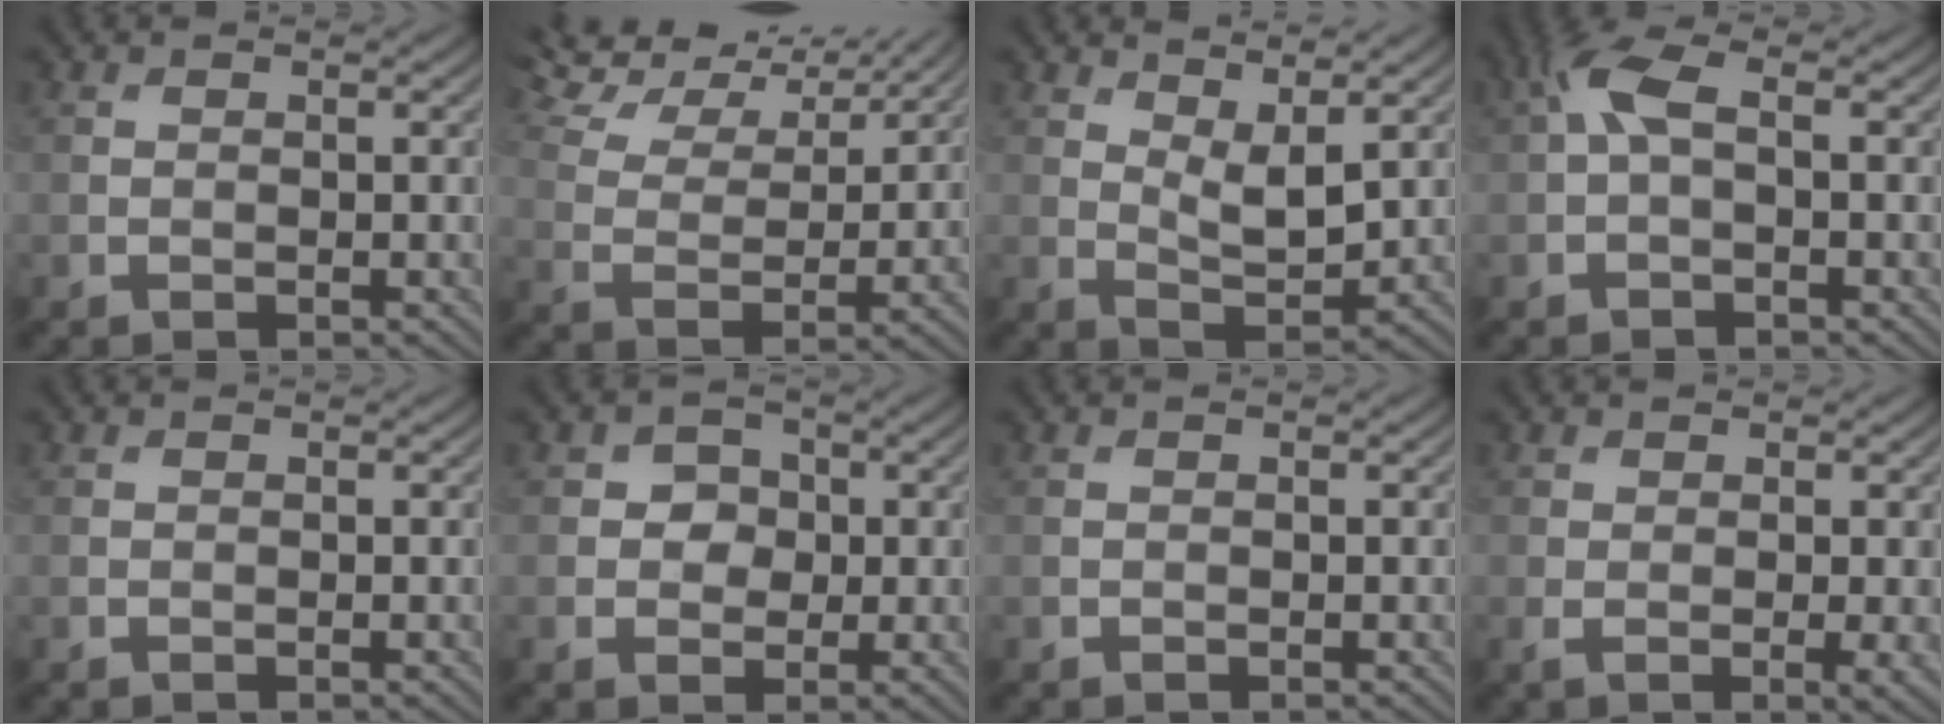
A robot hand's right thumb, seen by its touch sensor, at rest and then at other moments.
{"total": 10.2, "force": [8.8, 2.5, 4.4], "torque": [-0.104, -0.007, 0.139]}
{"total": 4.4, "force": [2.5, 1.5, 3.3], "torque": [-0.069, -0.010, 0.047]}
{"total": 3.6, "force": [0.2, 1.4, 3.3], "torque": [-0.073, 0.014, -0.001]}
{"total": 0.0}
{"total": 3.0, "force": [0.2, 2.7, 1.3], "torque": [-0.017, 0.000, -0.007]}
{"total": 0.0}
{"total": 2.8, "force": [-0.1, 0.6, 2.7], "torque": [-0.049, -0.007, -0.001]}